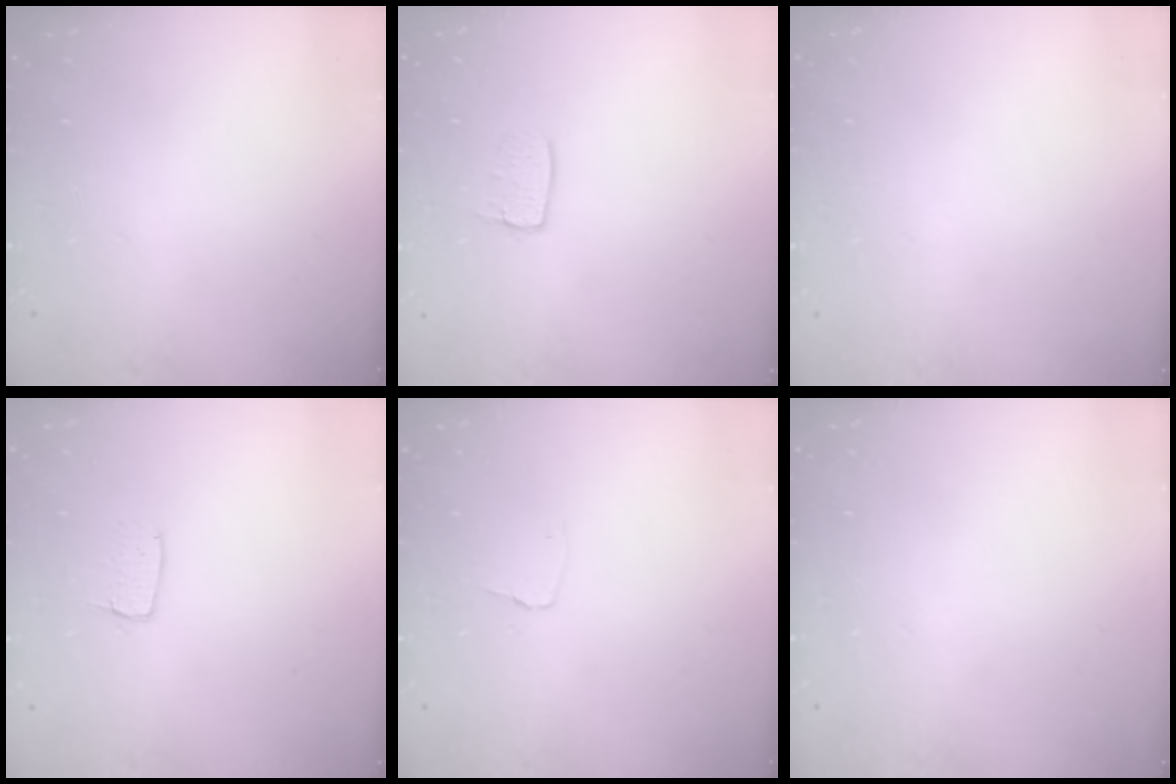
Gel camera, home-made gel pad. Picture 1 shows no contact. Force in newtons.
{"total": 5.6, "press": 5.6, "slide": 0.4}
{"total": 0.0}
{"total": 3.6, "press": 3.6, "slide": 0.2}
{"total": 2.7, "press": 2.7, "slide": 0.3}
{"total": 0.0}